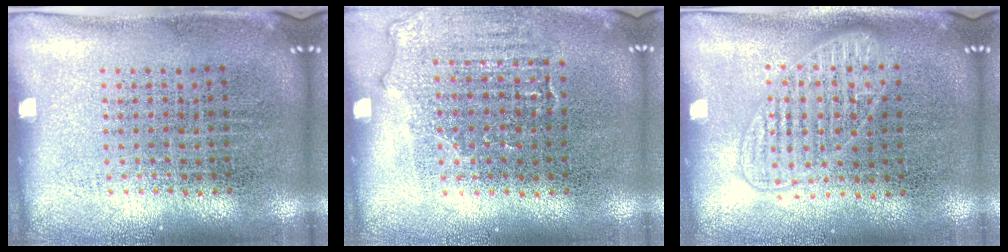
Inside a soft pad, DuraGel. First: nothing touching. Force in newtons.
{"total": 1.2, "press": 1.1, "slide": 0.5}
{"total": 1.2, "press": 1.2, "slide": 0.2}